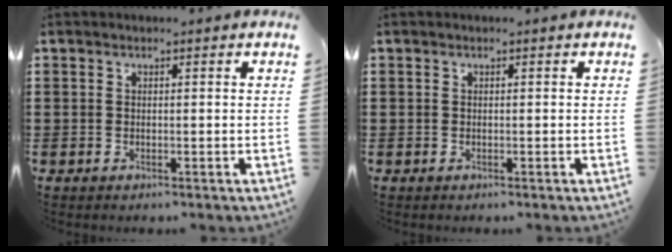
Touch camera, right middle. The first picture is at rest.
{"total": 0.0}